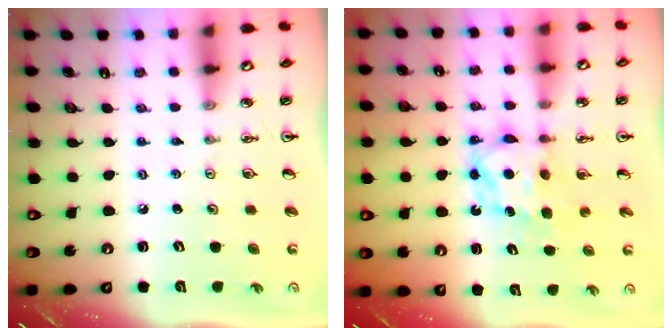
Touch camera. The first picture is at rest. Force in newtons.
{"total": 7.2, "press": 7.2, "slide": 0.3}